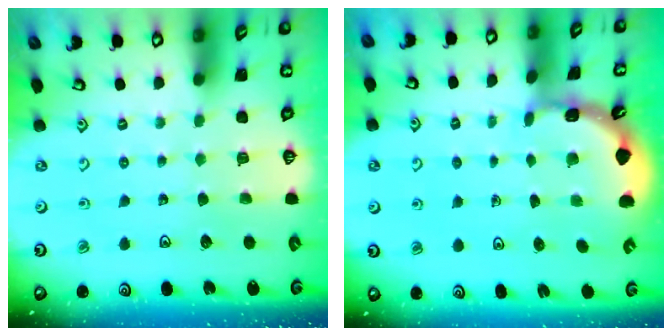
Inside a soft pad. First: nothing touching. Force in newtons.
{"total": 1.9, "press": 1.9, "slide": 0.1}